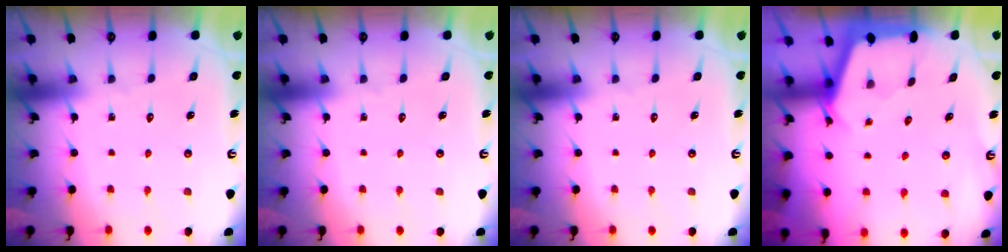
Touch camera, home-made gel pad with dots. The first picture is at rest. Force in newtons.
{"total": 0.0}
{"total": 0.0}
{"total": 2.4, "press": 2.4, "slide": 0.3}